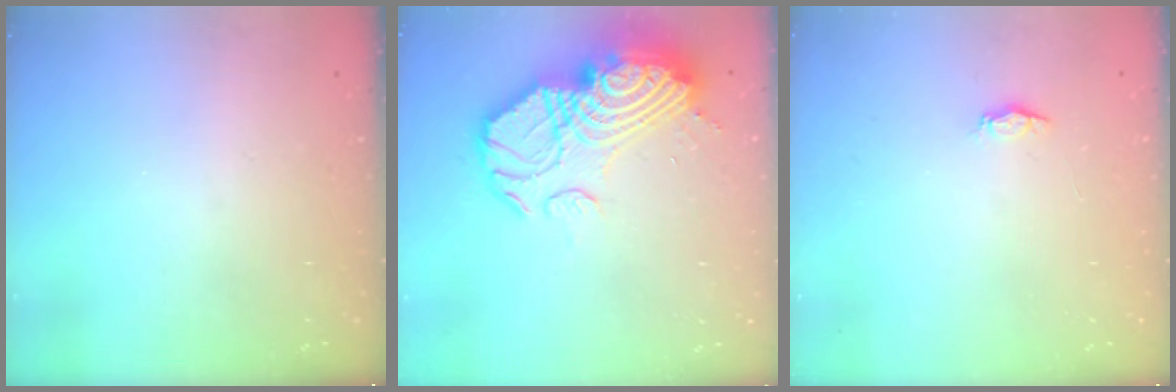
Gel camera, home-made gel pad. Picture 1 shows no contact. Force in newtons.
{"total": 22.8, "press": 22.6, "slide": 2.8}
{"total": 2.2, "press": 2.1, "slide": 0.3}